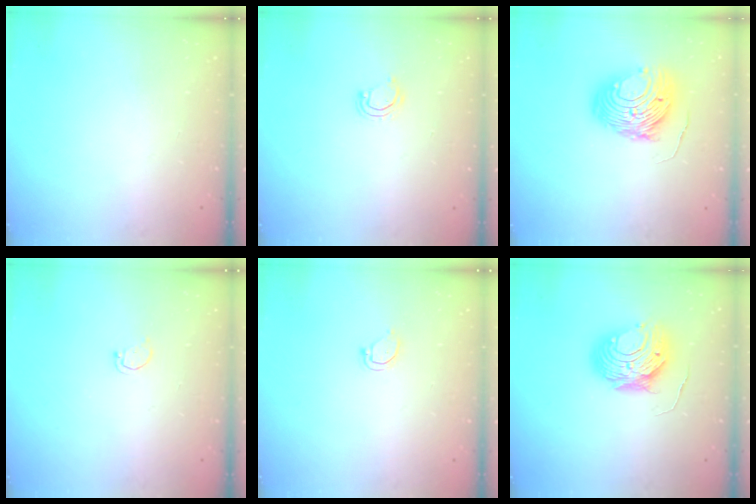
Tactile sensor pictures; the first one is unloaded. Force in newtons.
{"total": 2.7, "press": 2.7, "slide": 0.2}
{"total": 13.1, "press": 13.0, "slide": 1.2}
{"total": 1.7, "press": 1.7, "slide": 0.2}
{"total": 3.4, "press": 3.4, "slide": 0.2}
{"total": 10.1, "press": 10.0, "slide": 1.0}